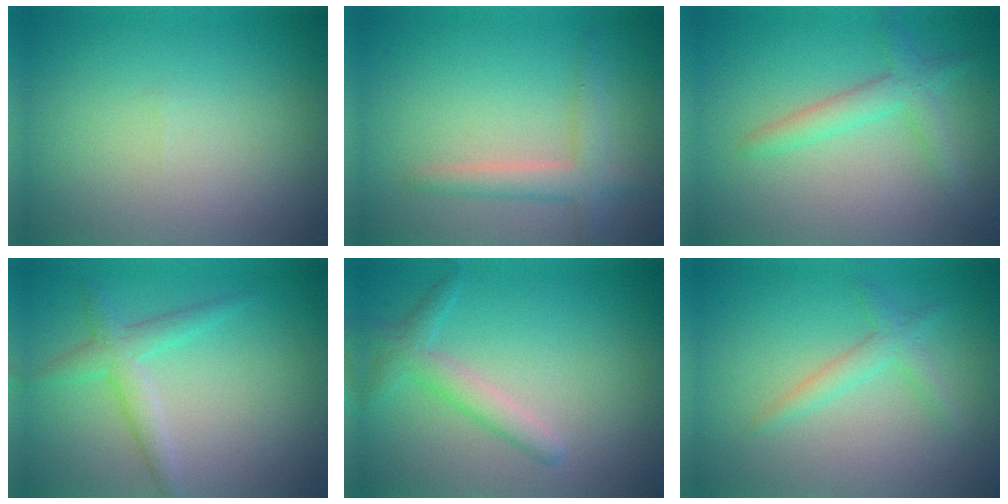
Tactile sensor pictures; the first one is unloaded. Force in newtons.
{"total": 2.7, "press": 2.7, "slide": 0.2}
{"total": 2.7, "press": 2.7, "slide": 0.0}
{"total": 2.7, "press": 2.7, "slide": 0.1}
{"total": 2.4, "press": 2.4, "slide": 0.2}
{"total": 2.0, "press": 2.0, "slide": 0.2}